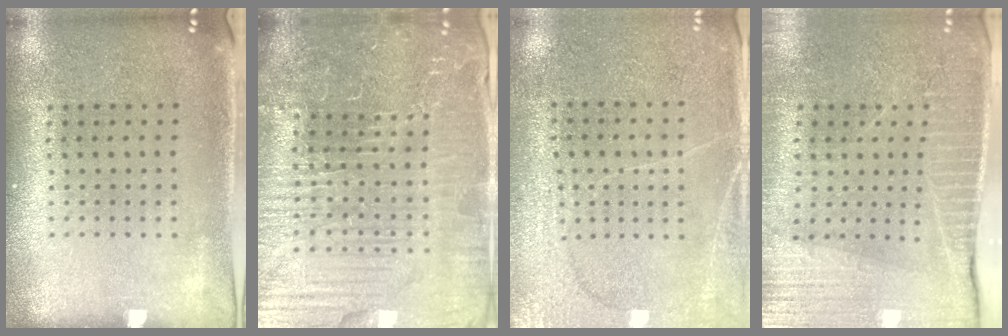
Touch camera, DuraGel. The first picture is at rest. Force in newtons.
{"total": 6.1, "press": 5.5, "slide": 2.5}
{"total": 2.8, "press": 2.7, "slide": 0.7}
{"total": 3.6, "press": 3.5, "slide": 0.6}